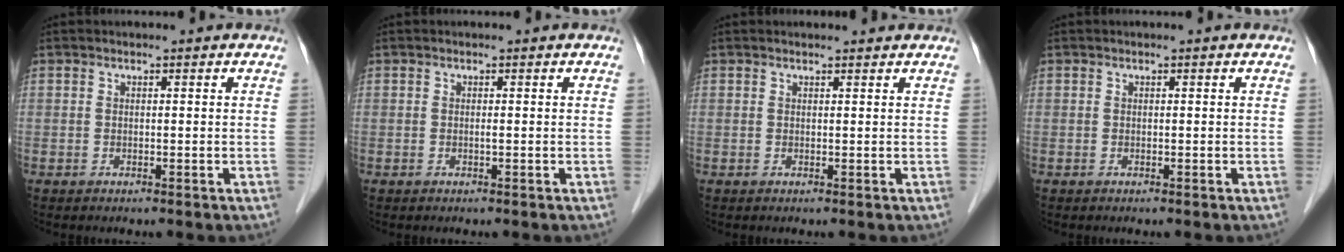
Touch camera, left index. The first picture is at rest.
{"total": 0.0}
{"total": 1.9, "force": [1.9, 0.2, 0.3], "torque": [-0.010, 0.008, 0.024]}
{"total": 0.0}